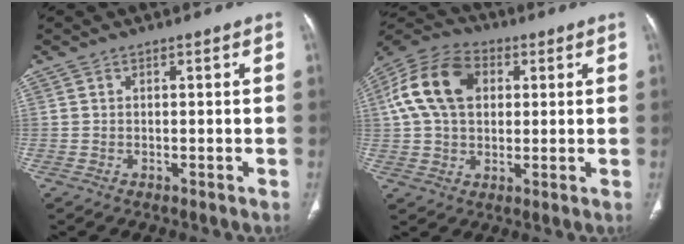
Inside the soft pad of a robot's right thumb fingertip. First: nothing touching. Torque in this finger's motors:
{"motor_torque": [0.21, 0.30, 0.49, -0.38, 0.17]}